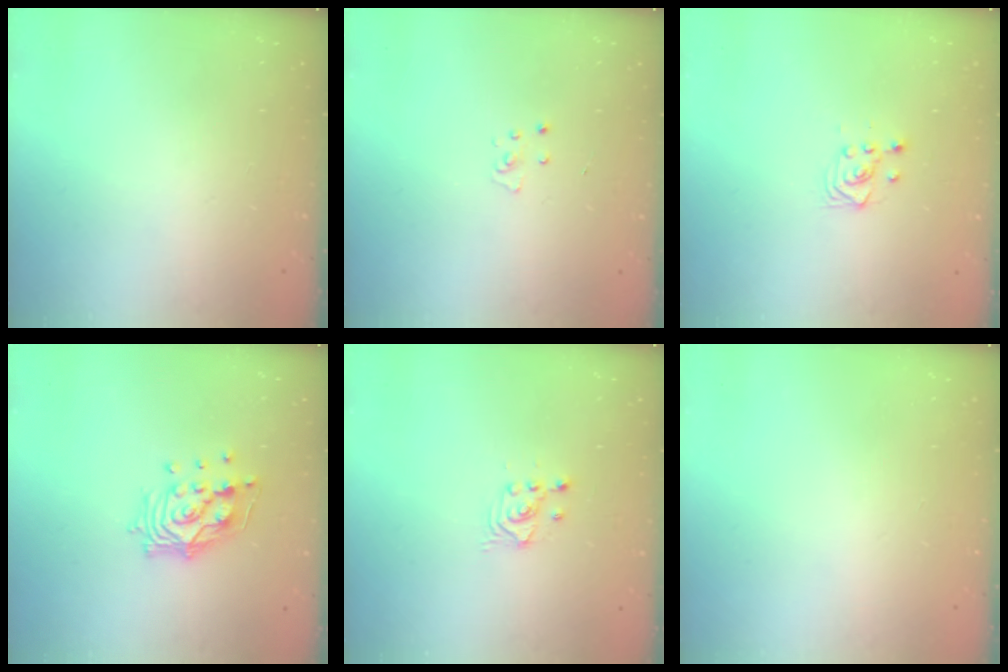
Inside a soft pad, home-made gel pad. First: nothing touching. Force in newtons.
{"total": 2.7, "press": 2.7, "slide": 0.3}
{"total": 3.6, "press": 3.4, "slide": 1.4}
{"total": 12.3, "press": 12.2, "slide": 1.7}
{"total": 2.7, "press": 2.7, "slide": 0.2}
{"total": 0.0}